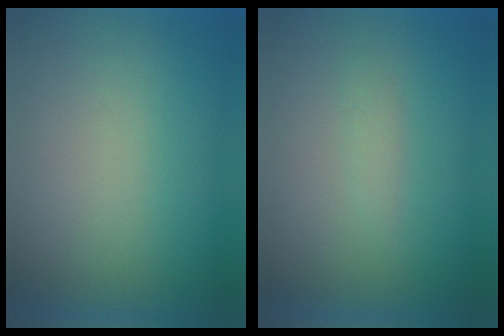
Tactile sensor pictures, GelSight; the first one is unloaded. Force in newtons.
{"total": 1.3}